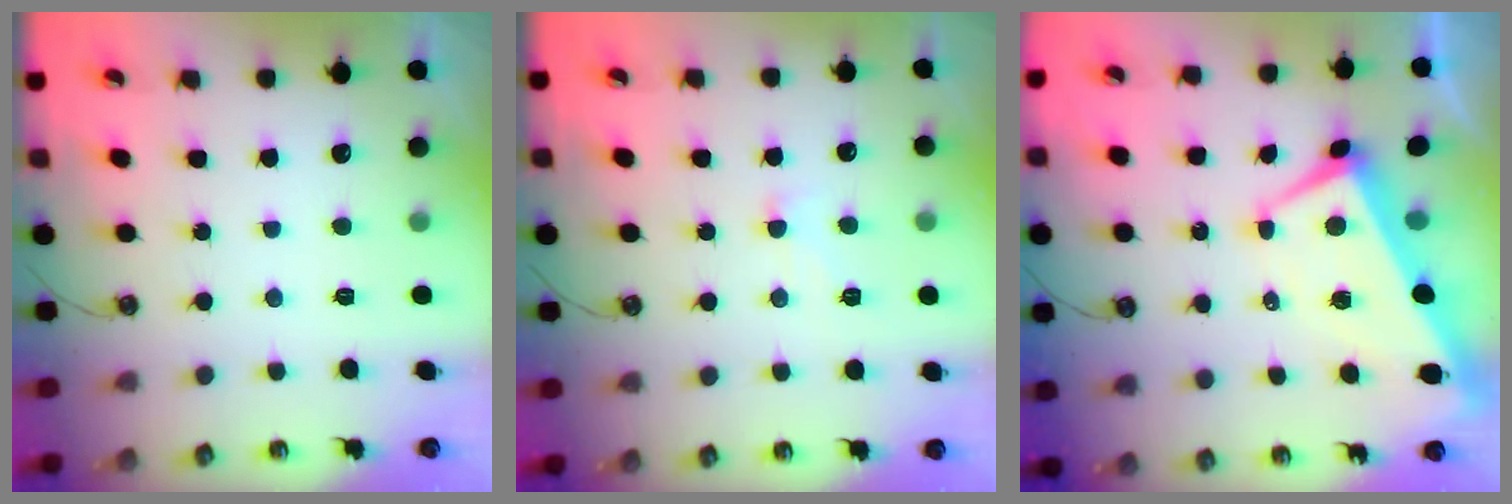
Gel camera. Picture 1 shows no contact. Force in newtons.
{"total": 1.8, "press": 1.7, "slide": 0.6}
{"total": 2.2, "press": 1.9, "slide": 1.1}